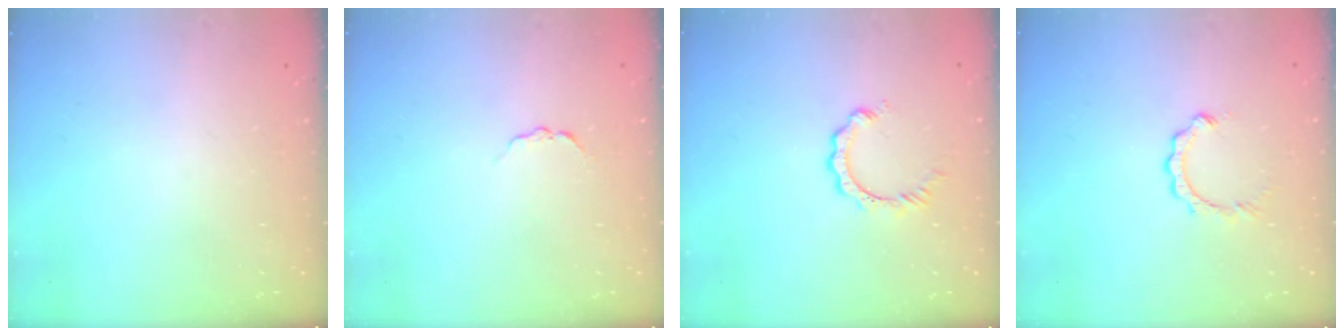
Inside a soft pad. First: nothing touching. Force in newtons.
{"total": 3.2, "press": 3.1, "slide": 0.4}
{"total": 2.8, "press": 2.7, "slide": 0.4}
{"total": 2.9, "press": 2.9, "slide": 0.3}